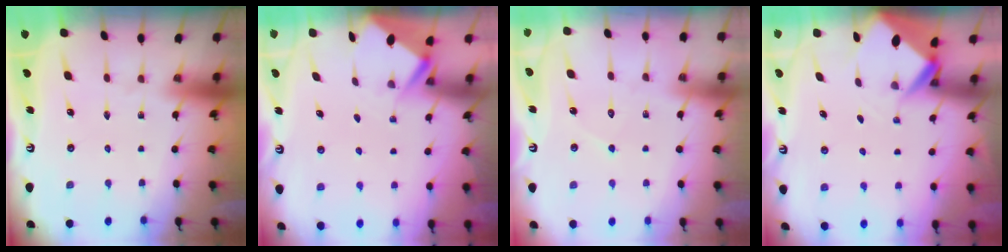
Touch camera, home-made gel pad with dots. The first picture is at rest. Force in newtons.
{"total": 2.8, "press": 2.8, "slide": 0.3}
{"total": 5.8, "press": 5.8, "slide": 0.5}
{"total": 3.5, "press": 3.5, "slide": 0.3}